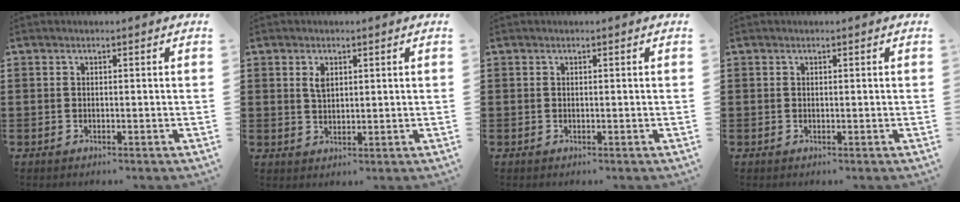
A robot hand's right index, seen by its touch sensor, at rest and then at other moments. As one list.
[{"total": 2.2, "force": [0.9, 1.2, 1.6], "torque": [-0.035, 0.004, 0.017]}, {"total": 0.0}, {"total": 0.0}]